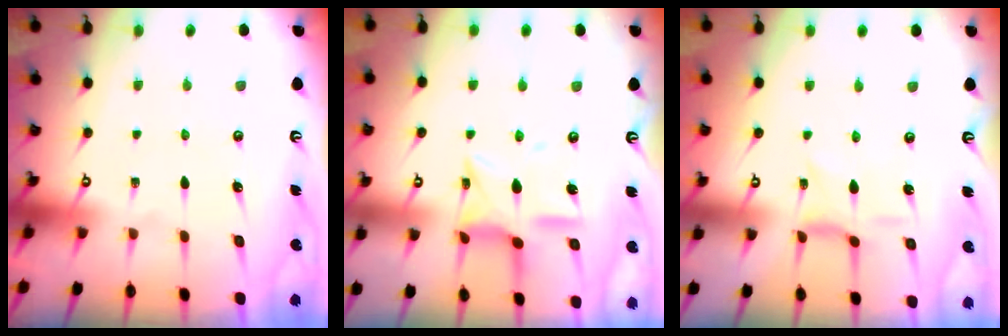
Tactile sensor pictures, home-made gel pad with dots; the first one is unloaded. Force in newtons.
{"total": 12.0, "press": 11.9, "slide": 0.9}
{"total": 1.2, "press": 1.2, "slide": 0.2}